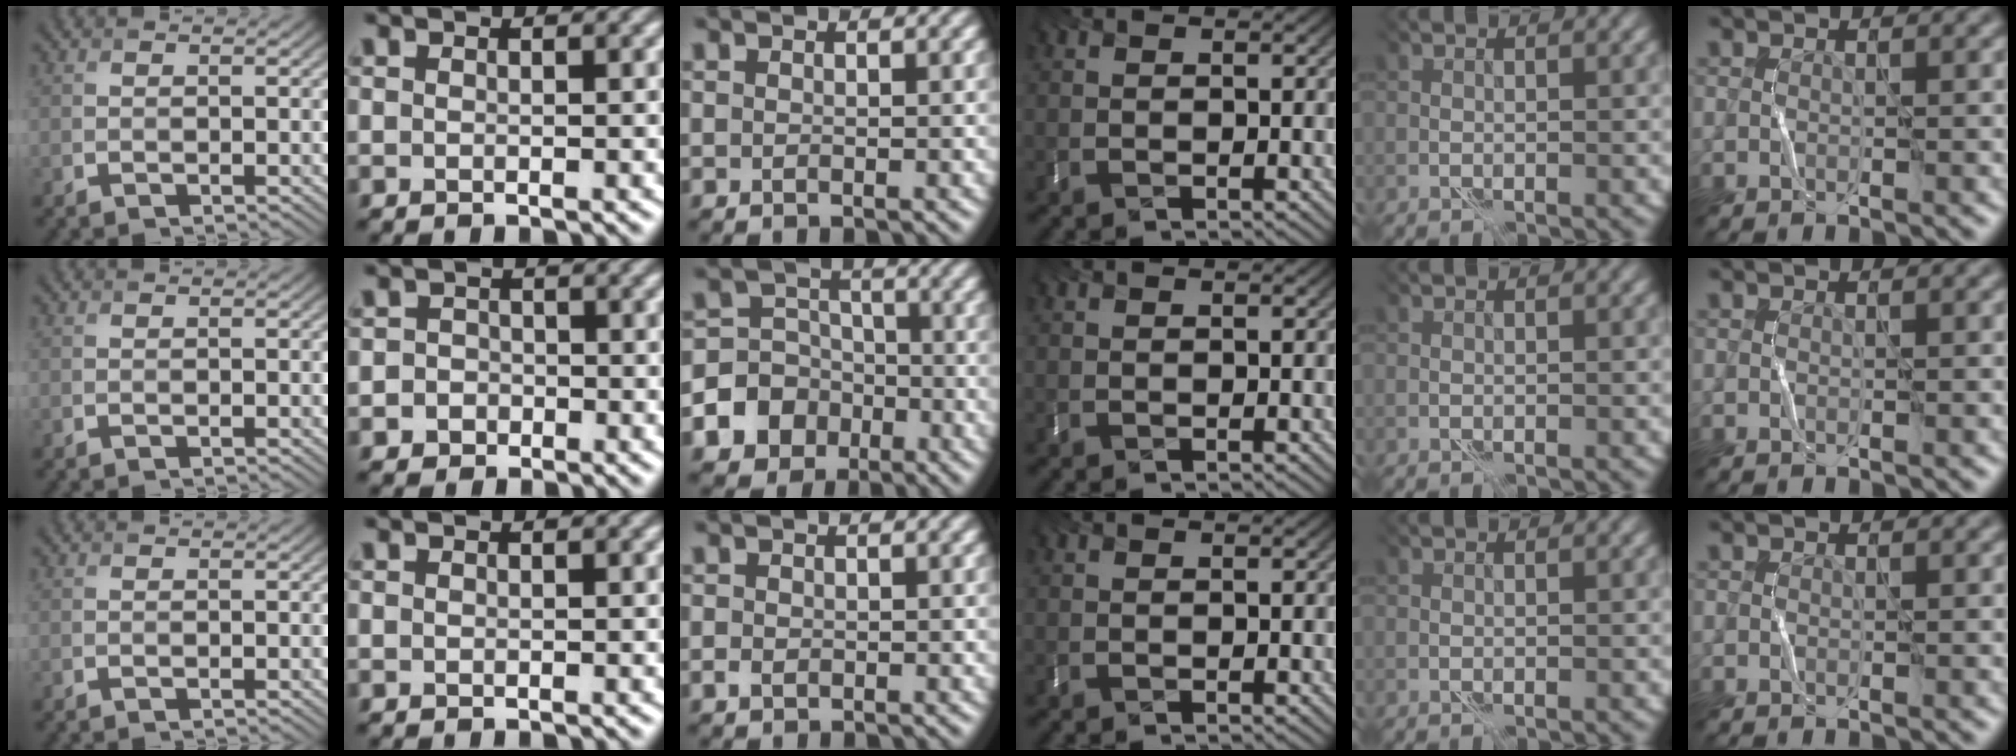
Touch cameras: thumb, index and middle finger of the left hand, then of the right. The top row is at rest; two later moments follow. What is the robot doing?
{"motion": "fold", "object": "bubble wrap"}